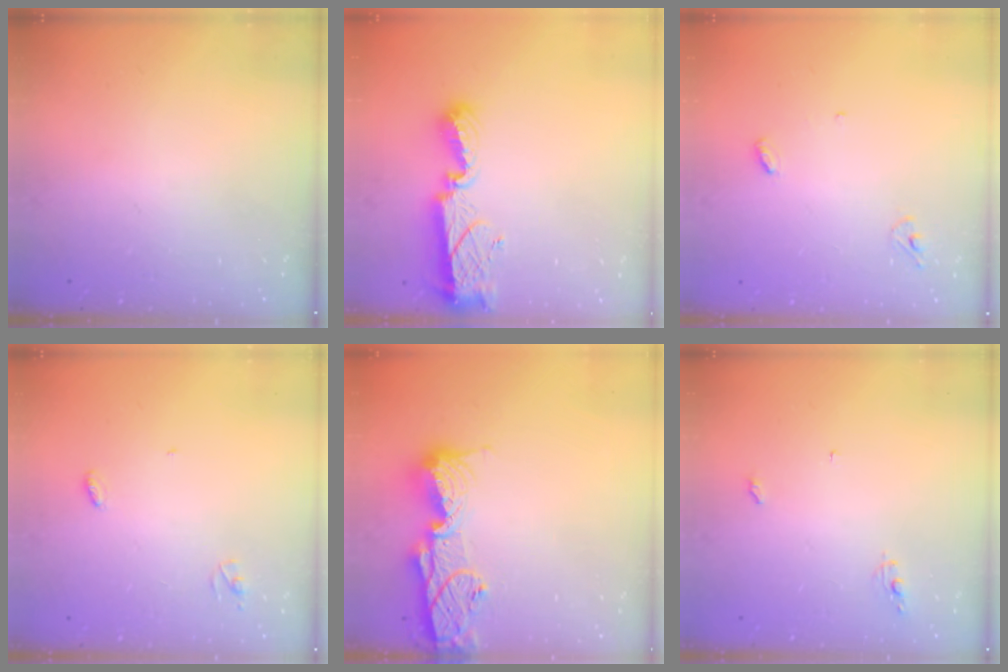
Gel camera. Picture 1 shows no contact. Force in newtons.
{"total": 9.4, "press": 9.4, "slide": 0.8}
{"total": 3.7, "press": 3.6, "slide": 0.3}
{"total": 3.3, "press": 3.2, "slide": 0.3}
{"total": 12.9, "press": 12.9, "slide": 1.2}
{"total": 4.1, "press": 4.1, "slide": 0.3}